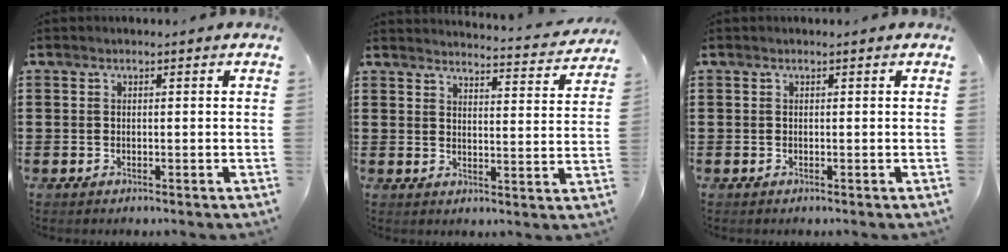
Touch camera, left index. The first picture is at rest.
{"total": 3.5, "force": [3.5, -0.3, 0.6], "torque": [-0.021, -0.031, 0.057]}
{"total": 0.0}